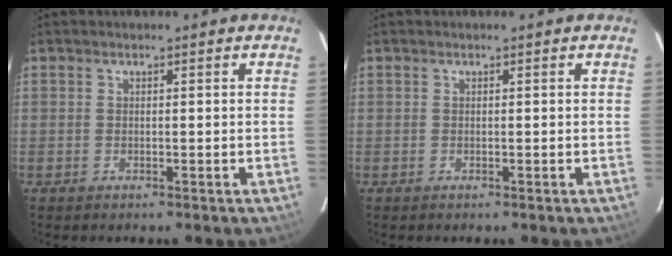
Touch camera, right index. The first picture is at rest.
{"total": 0.0}